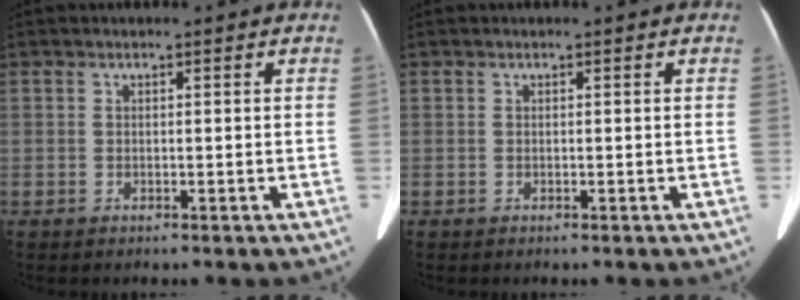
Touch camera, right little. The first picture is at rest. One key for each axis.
{"total": 0.0}